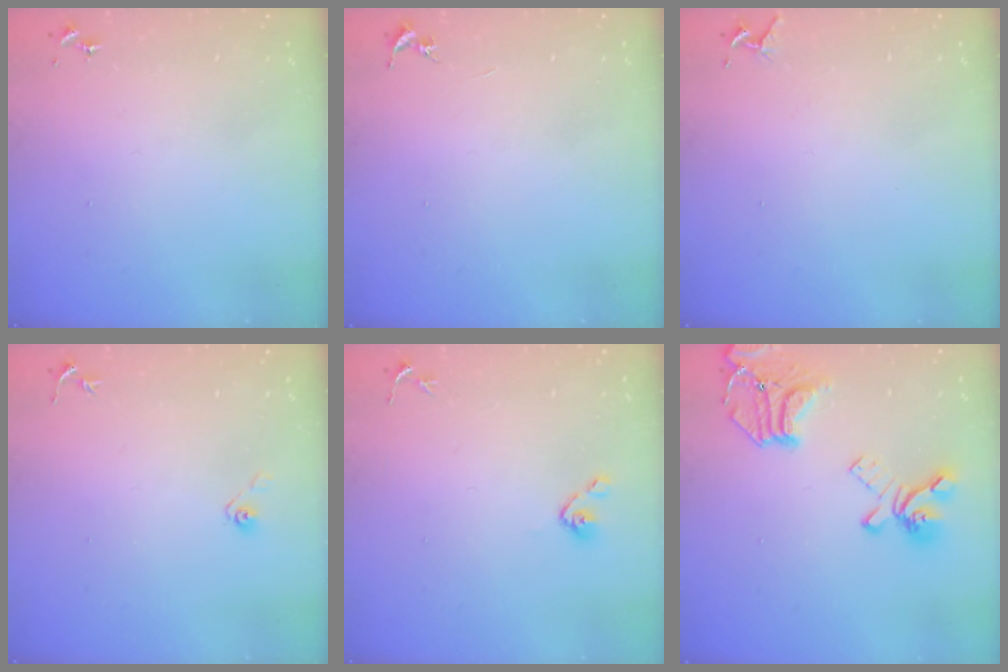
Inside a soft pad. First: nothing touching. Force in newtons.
{"total": 0.0}
{"total": 4.3, "press": 4.3, "slide": 0.5}
{"total": 3.6, "press": 3.0, "slide": 2.0}
{"total": 4.8, "press": 4.4, "slide": 2.0}
{"total": 19.2, "press": 19.1, "slide": 1.9}